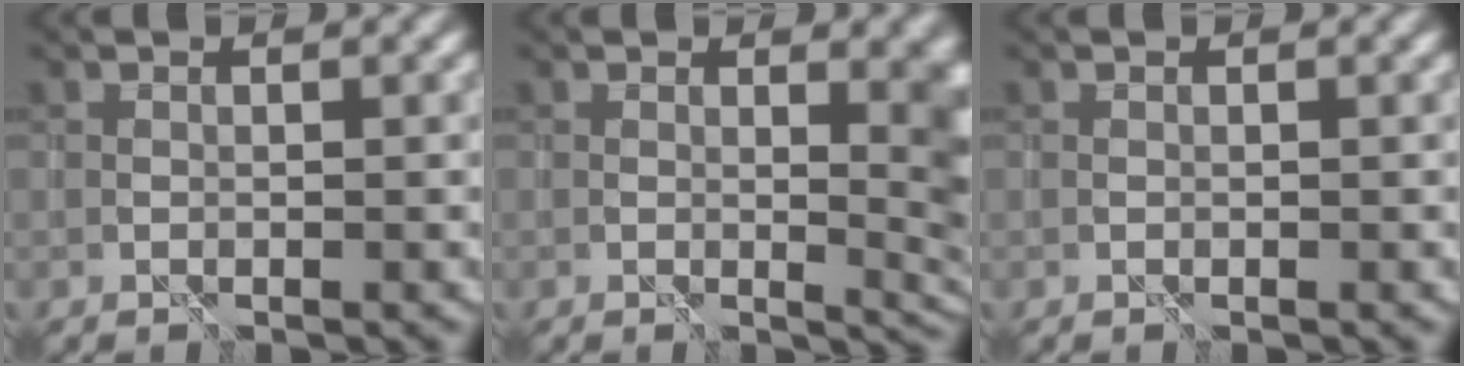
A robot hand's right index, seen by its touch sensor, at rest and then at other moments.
{"total": 6.3, "force": [0.7, 2.5, 5.7], "torque": [-0.043, -0.006, 0.014]}
{"total": 0.0}